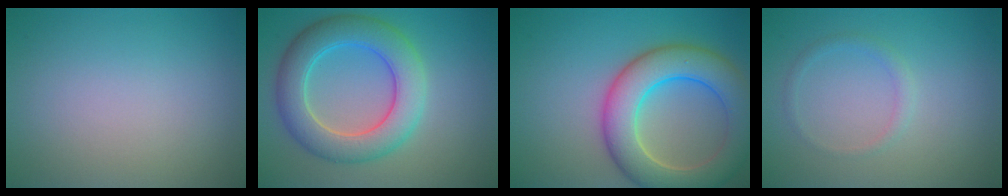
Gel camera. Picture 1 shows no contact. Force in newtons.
{"total": 6.9, "press": 6.9, "slide": 0.5}
{"total": 8.5, "press": 8.5, "slide": 0.3}
{"total": 1.2, "press": 1.2, "slide": 0.0}